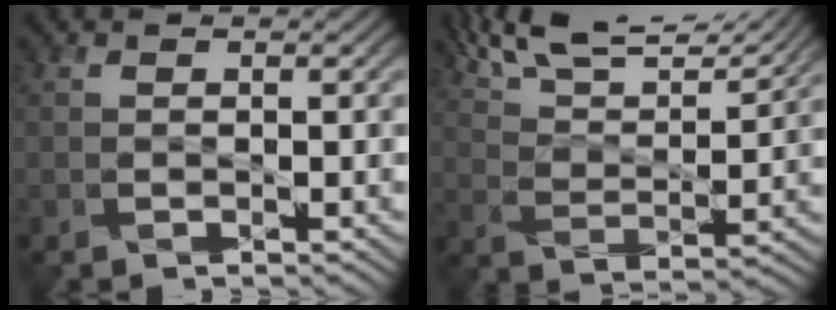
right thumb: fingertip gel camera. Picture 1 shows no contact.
{"total": 12.7, "force": [10.3, 3.1, 6.7], "torque": [-0.146, 0.002, 0.171]}